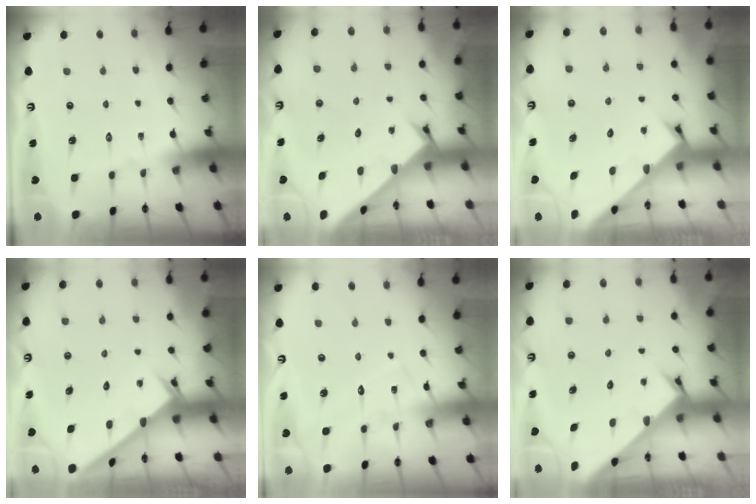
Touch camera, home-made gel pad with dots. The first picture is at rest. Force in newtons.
{"total": 2.2, "press": 2.2, "slide": 0.2}
{"total": 2.6, "press": 2.6, "slide": 0.2}
{"total": 2.2, "press": 2.2, "slide": 0.2}
{"total": 7.0, "press": 6.9, "slide": 0.5}
{"total": 2.6, "press": 2.6, "slide": 0.2}